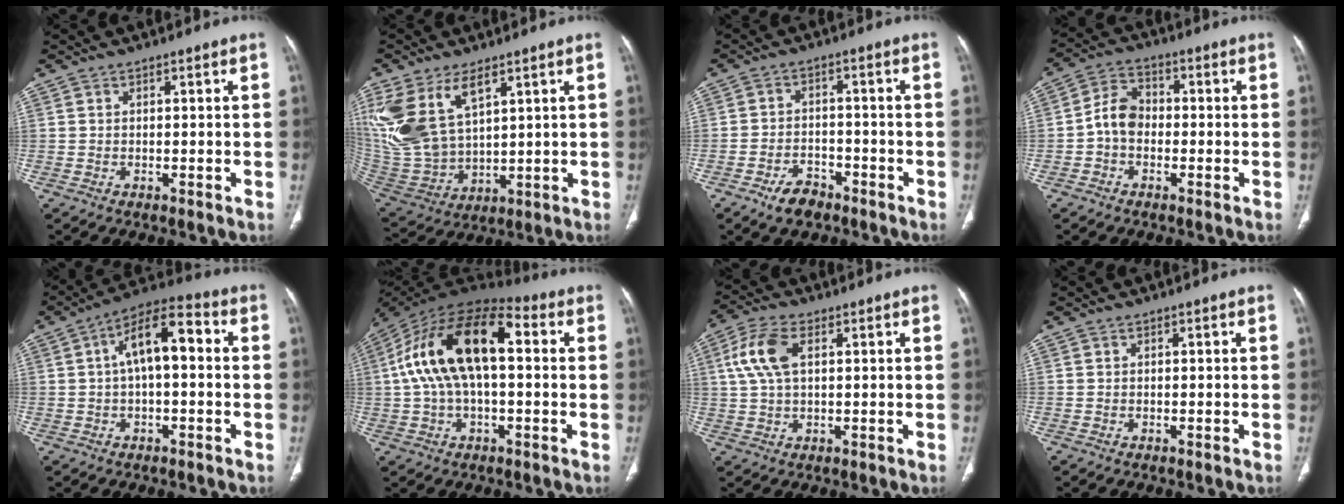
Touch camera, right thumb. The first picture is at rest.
{"total": 17.7, "force": [8.1, 9.7, 12.4], "torque": [-0.266, -0.028, 0.180]}
{"total": 5.7, "force": [-4.0, 3.2, 2.6], "torque": [-0.039, 0.024, -0.065]}
{"total": 6.4, "force": [-1.2, 4.8, 4.0], "torque": [-0.058, 0.024, -0.036]}
{"total": 11.2, "force": [1.3, 5.0, 9.9], "torque": [-0.164, 0.038, 0.011]}
{"total": 19.9, "force": [2.6, 9.9, 17.1], "torque": [-0.313, 0.049, 0.034]}
{"total": 8.3, "force": [2.3, 4.4, 6.7], "torque": [-0.152, 0.014, 0.045]}
{"total": 0.0}